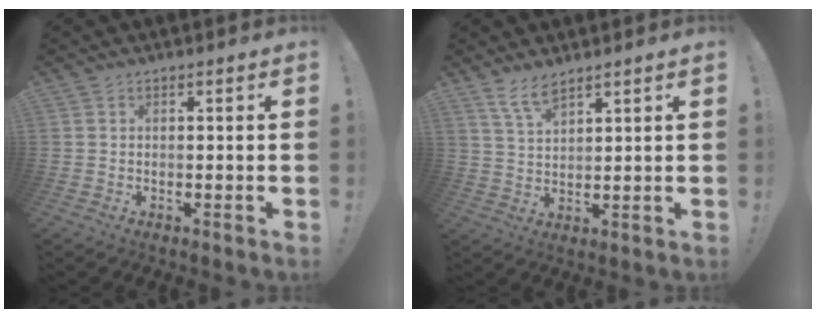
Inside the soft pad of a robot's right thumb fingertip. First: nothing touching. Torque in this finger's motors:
{"motor_torque": [0.38, 0.48, 0.65, 0.16, 0.55]}